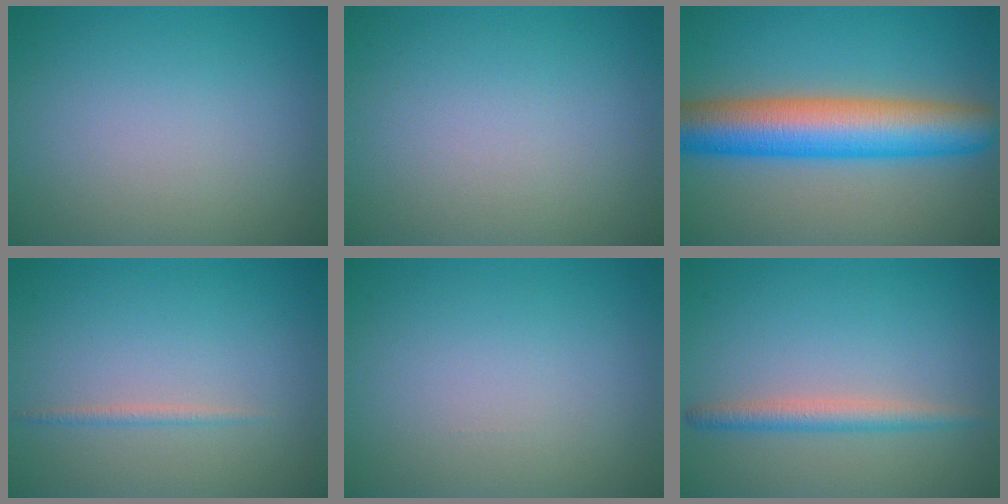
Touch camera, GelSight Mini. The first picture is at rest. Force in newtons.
{"total": 0.0}
{"total": 9.9, "press": 9.9, "slide": 0.1}
{"total": 0.8, "press": 0.8, "slide": 0.0}
{"total": 0.0}
{"total": 2.3, "press": 2.3, "slide": 0.1}